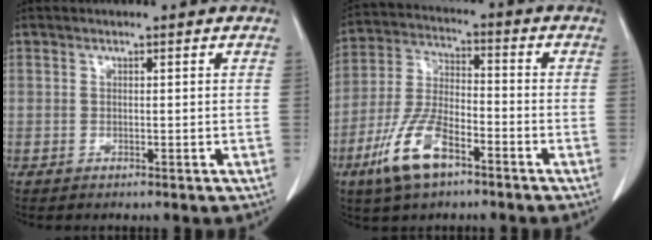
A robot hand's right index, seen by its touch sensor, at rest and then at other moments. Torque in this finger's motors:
{"motor_torque": [0.23, -0.19, -0.46, -0.21]}